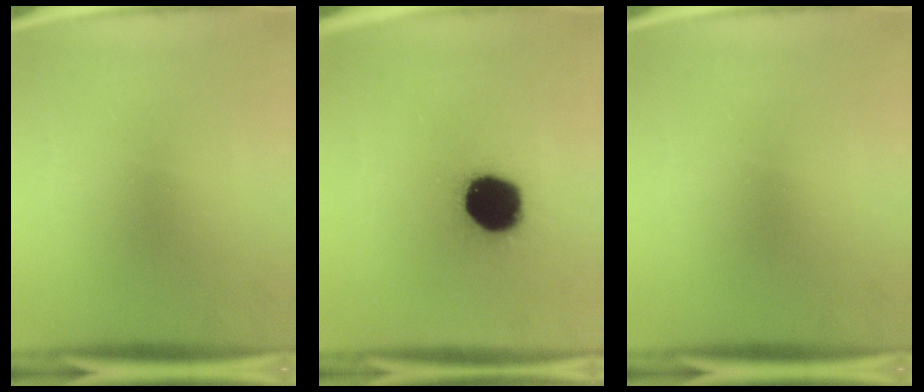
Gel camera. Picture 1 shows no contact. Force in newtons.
{"total": 19.2}
{"total": 0.0}